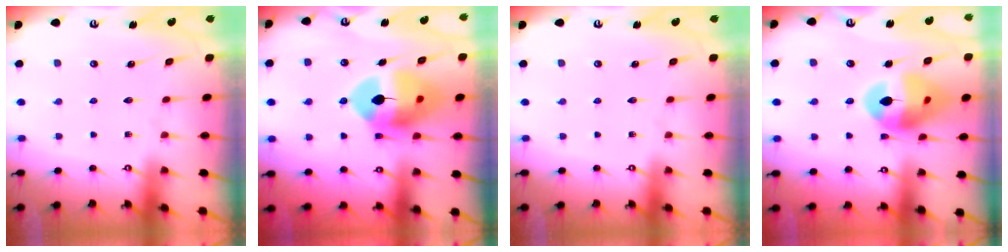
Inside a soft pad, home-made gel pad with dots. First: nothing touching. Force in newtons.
{"total": 14.7, "press": 14.6, "slide": 2.3}
{"total": 0.0}
{"total": 15.9, "press": 15.8, "slide": 2.1}